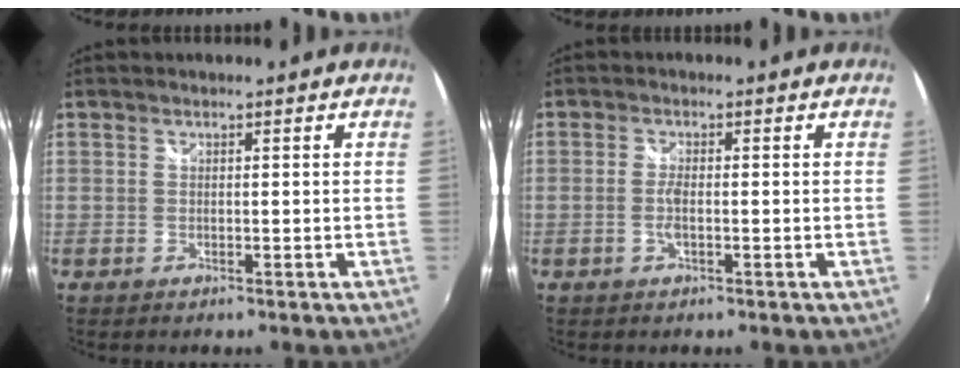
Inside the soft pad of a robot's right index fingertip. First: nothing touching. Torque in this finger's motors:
{"motor_torque": [0.11, 0.02, 0.23, 0.06]}